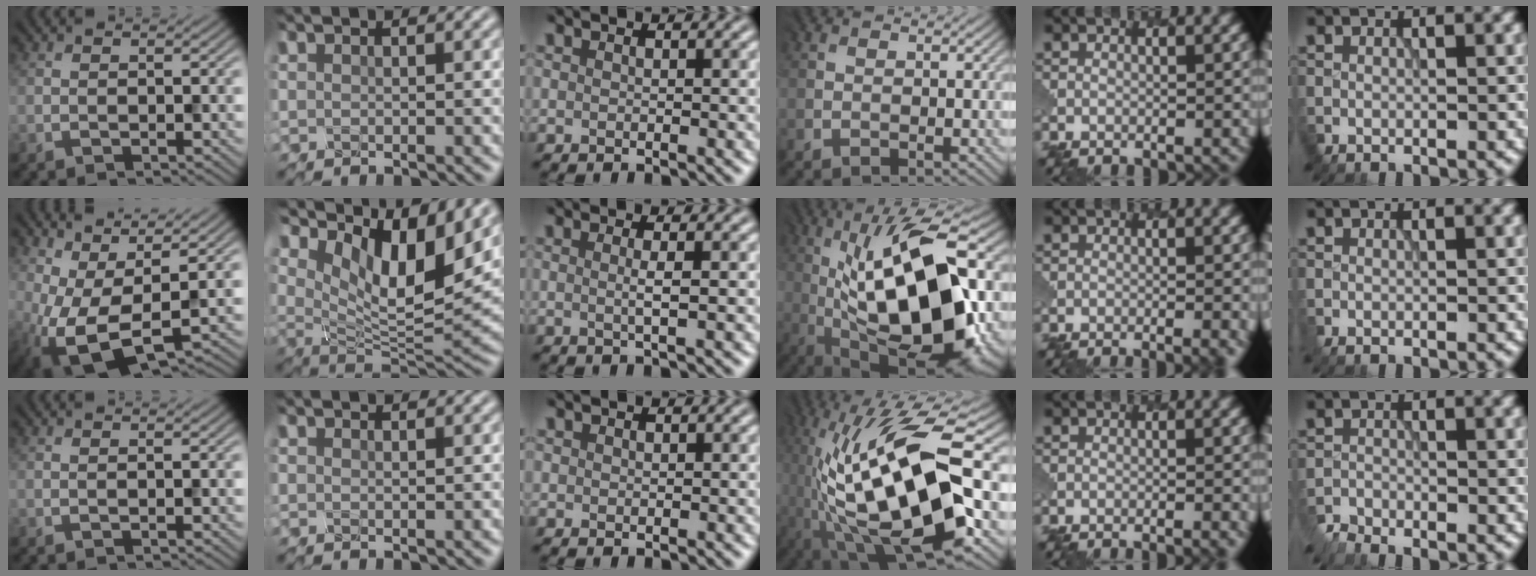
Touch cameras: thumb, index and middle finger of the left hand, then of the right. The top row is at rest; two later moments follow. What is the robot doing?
{"motion": "dispense", "object": "toothpaste"}